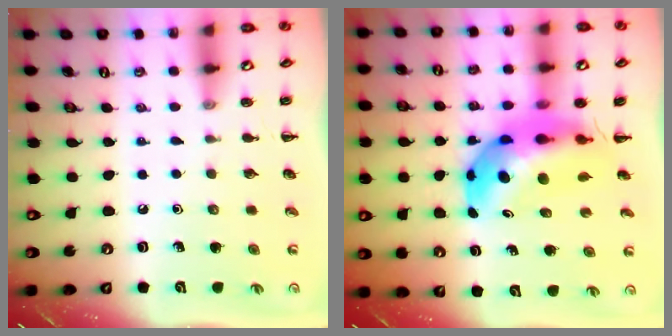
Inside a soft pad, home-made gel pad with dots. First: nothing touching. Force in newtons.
{"total": 11.6, "press": 11.1, "slide": 3.4}